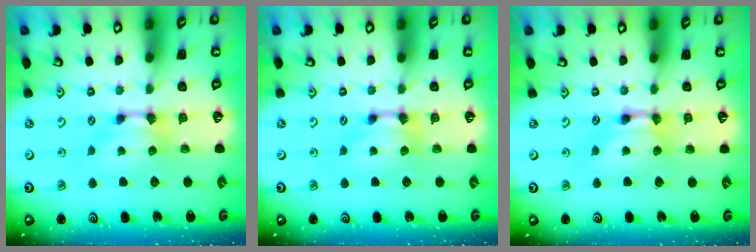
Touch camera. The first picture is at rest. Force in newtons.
{"total": 0.0}
{"total": 2.0, "press": 2.0, "slide": 0.1}